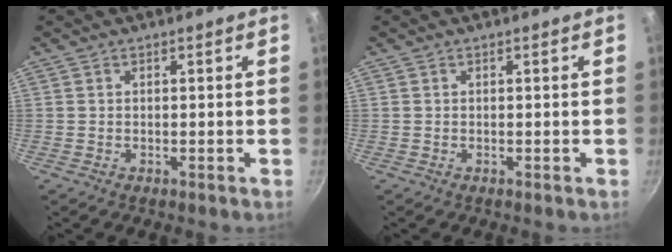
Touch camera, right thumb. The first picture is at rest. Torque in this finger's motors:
{"motor_torque": [-0.22, -0.18, 0.00, 0.00, 0.00]}